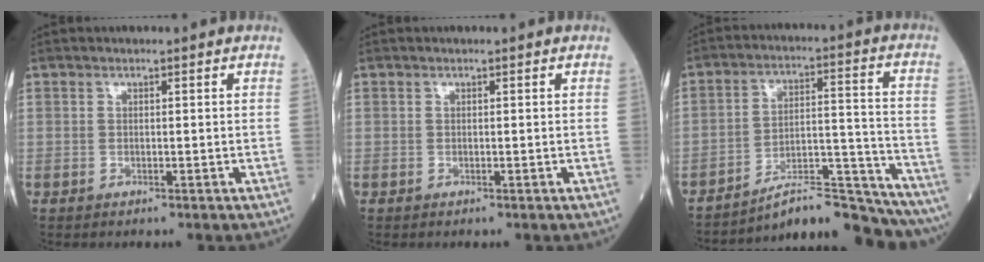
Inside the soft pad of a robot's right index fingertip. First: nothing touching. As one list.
[{"total": 0.0}, {"total": 15.1, "force": [-14.4, 0.3, 4.5], "torque": [-0.059, 0.043, -0.218]}]